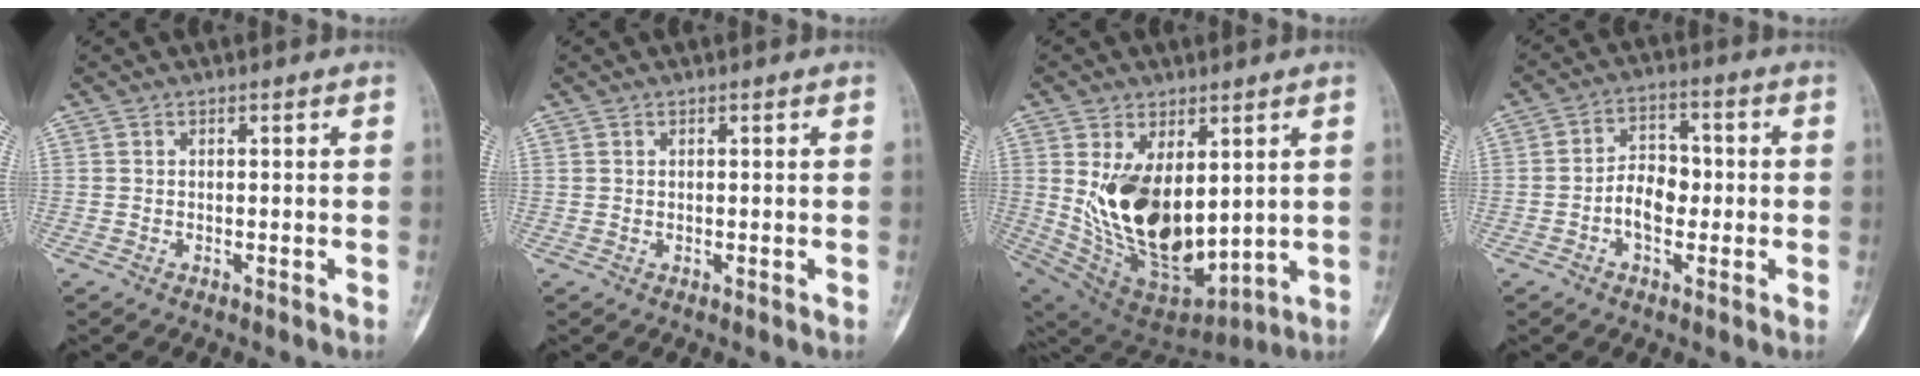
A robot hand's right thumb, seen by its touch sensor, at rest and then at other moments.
{"total": 0.0}
{"total": 20.1, "force": [2.7, 11.4, 16.3], "torque": [-0.265, -0.036, 0.082]}
{"total": 6.8, "force": [-1.2, 4.5, 4.9], "torque": [-0.061, 0.022, -0.030]}